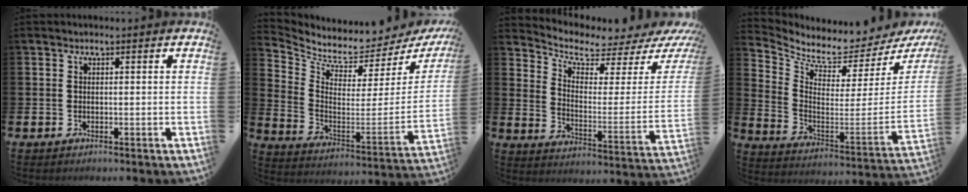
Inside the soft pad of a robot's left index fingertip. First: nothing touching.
{"total": 5.8, "force": [5.7, 1.0, 0.8], "torque": [-0.052, -0.075, 0.086]}
{"total": 4.9, "force": [4.5, 1.4, 1.4], "torque": [-0.044, -0.054, 0.065]}
{"total": 6.2, "force": [6.1, 0.9, 0.8], "torque": [-0.041, -0.077, 0.095]}